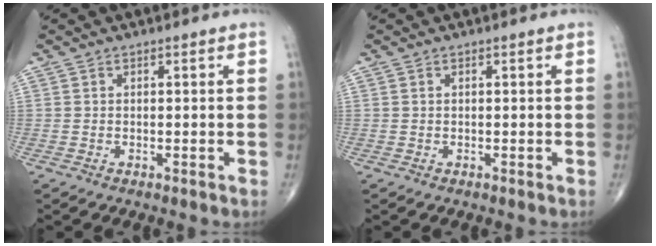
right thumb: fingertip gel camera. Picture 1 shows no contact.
{"total": 0.0}